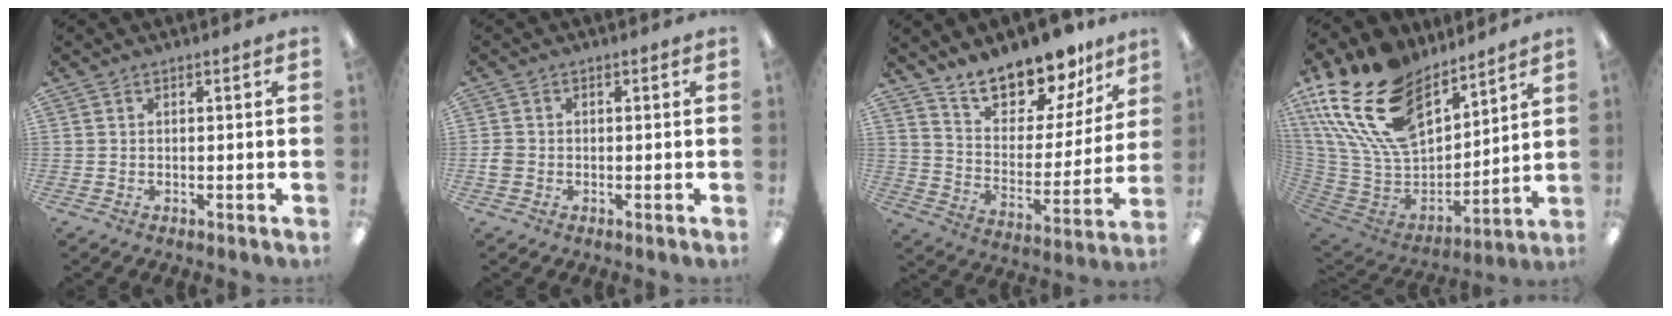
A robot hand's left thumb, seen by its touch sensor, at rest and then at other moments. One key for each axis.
{"total": 2.2, "fx": -0.6, "fy": 1.9, "fz": 1.0, "tx": -0.016, "ty": 0.004, "tz": -0.012}
{"total": 15.9, "fx": 14.1, "fy": 5.6, "fz": 4.8, "tx": -0.089, "ty": -0.112, "tz": 0.252}
{"total": 25.6, "fx": 15.4, "fy": 14.6, "fz": 14.4, "tx": -0.303, "ty": -0.085, "tz": 0.285}